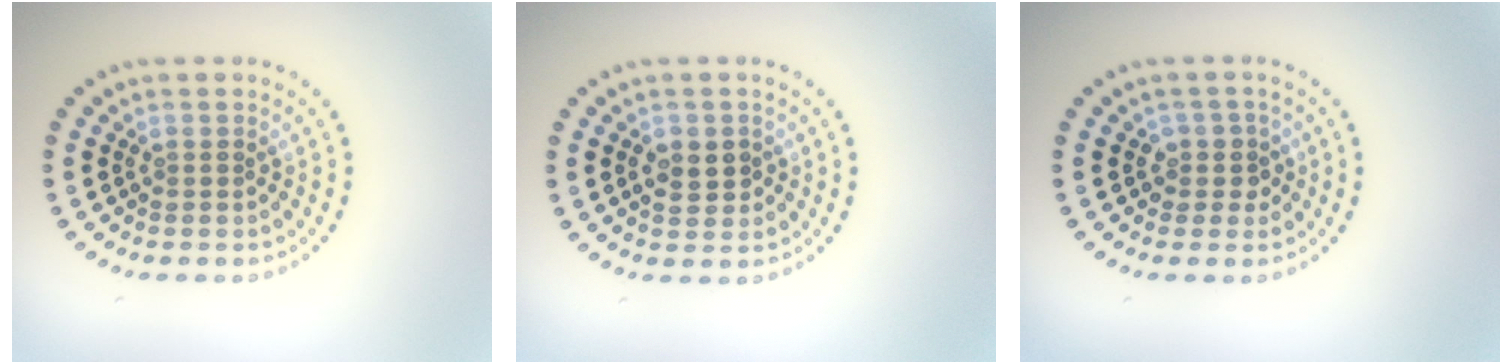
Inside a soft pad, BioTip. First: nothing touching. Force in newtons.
{"total": 2.4, "press": 2.4, "slide": 0.3}
{"total": 1.8, "press": 1.5, "slide": 1.0}